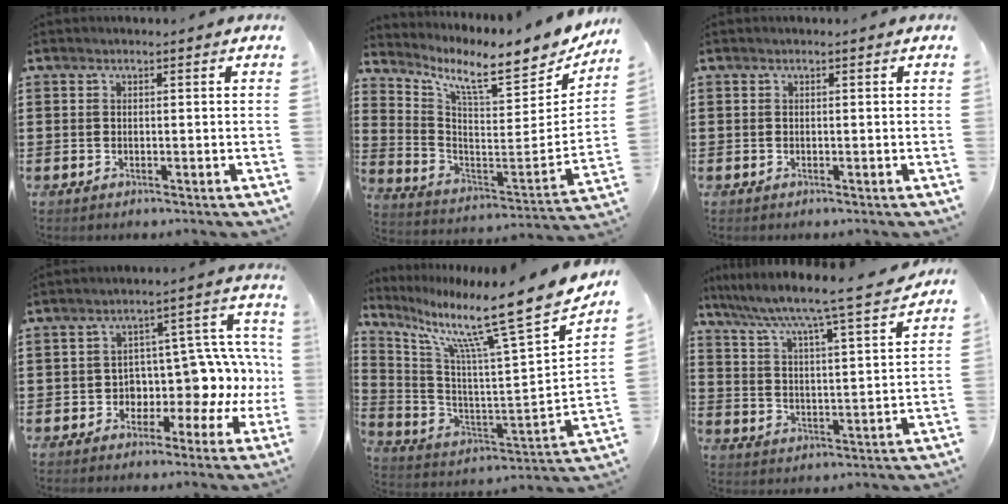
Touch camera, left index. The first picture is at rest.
{"total": 9.0, "force": [7.4, 1.1, 5.0], "torque": [-0.118, -0.068, 0.117]}
{"total": 0.0}
{"total": 7.5, "force": [1.3, 5.7, 4.7], "torque": [-0.081, -0.048, 0.018]}
{"total": 12.0, "force": [8.5, -0.1, 8.5], "torque": [-0.168, -0.075, 0.120]}
{"total": 5.2, "force": [4.5, -0.7, 2.4], "torque": [-0.069, -0.047, 0.064]}